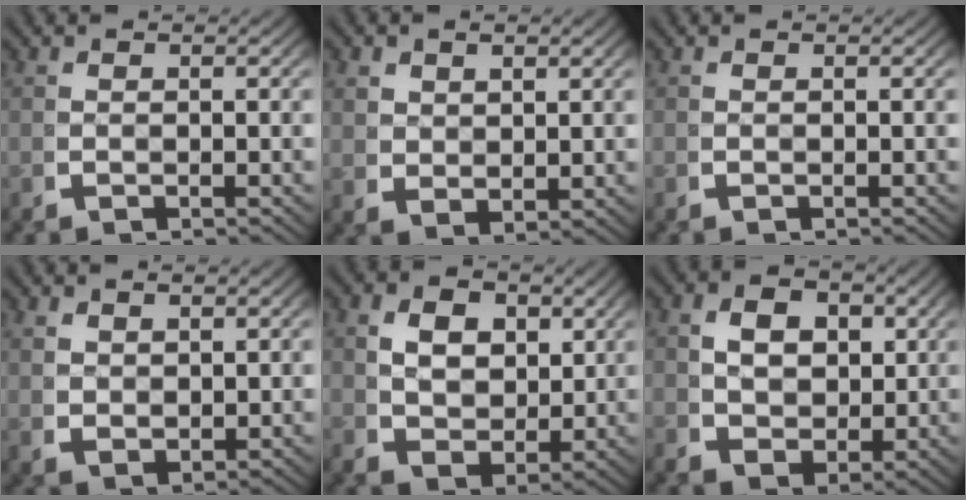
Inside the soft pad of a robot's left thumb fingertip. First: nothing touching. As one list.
[{"total": 2.3, "force": [1.3, 1.4, 1.3], "torque": [-0.027, -0.009, 0.039]}, {"total": 0.0}, {"total": 2.3, "force": [1.3, 1.2, 1.5], "torque": [-0.033, -0.007, 0.039]}, {"total": 5.9, "force": [1.2, 4.3, 3.8], "torque": [-0.069, -0.025, 0.032]}, {"total": 5.8, "force": [1.1, 4.3, 3.8], "torque": [-0.066, -0.025, 0.030]}]